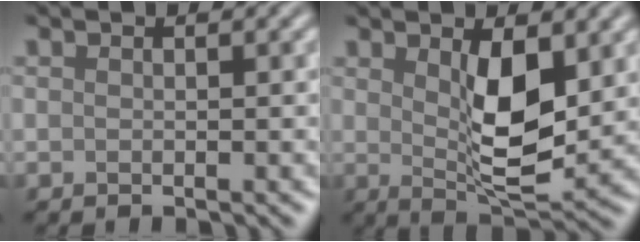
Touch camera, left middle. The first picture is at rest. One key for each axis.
{"total": 6.2, "fx": 1.4, "fy": 2.2, "fz": 5.6, "tx": -0.100, "ty": -0.011, "tz": 0.029}